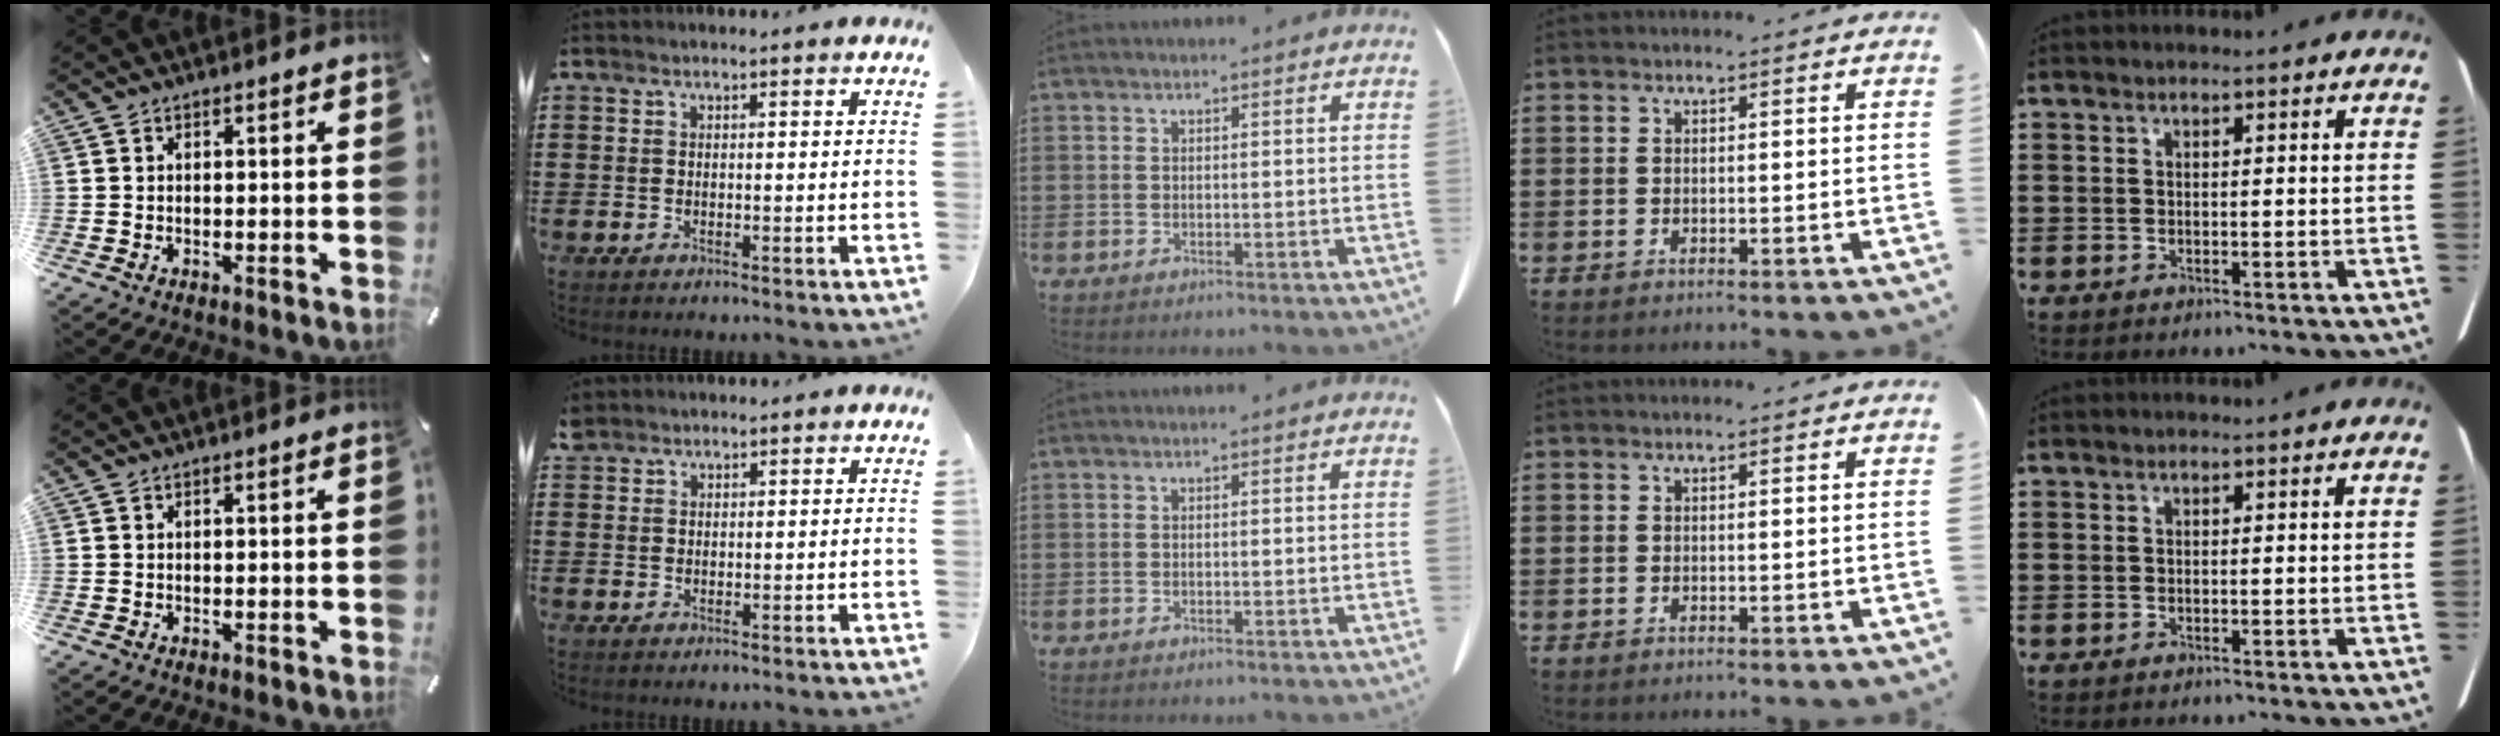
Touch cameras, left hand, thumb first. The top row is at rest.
{"index": {"total": 1.5, "force": [1.4, 0.7, 0.2], "torque": [-0.007, 0.003, 0.028]}}